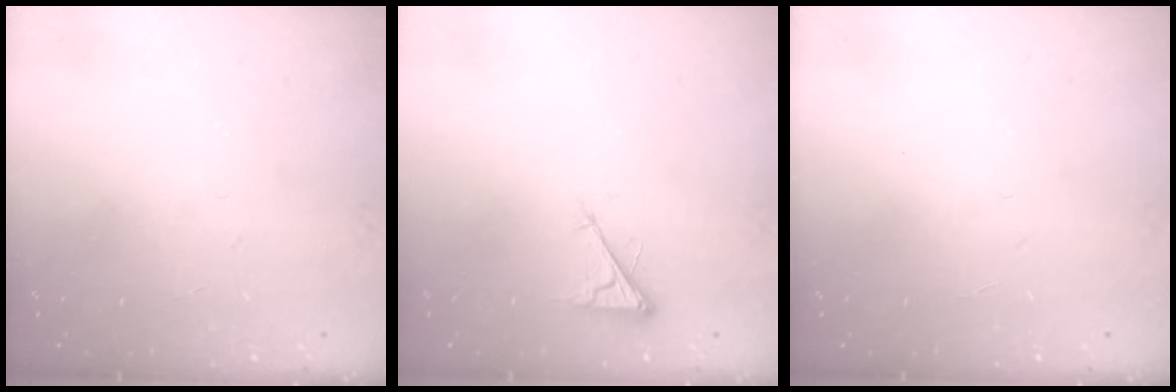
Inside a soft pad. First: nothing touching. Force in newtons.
{"total": 3.9, "press": 3.9, "slide": 0.6}
{"total": 0.0}